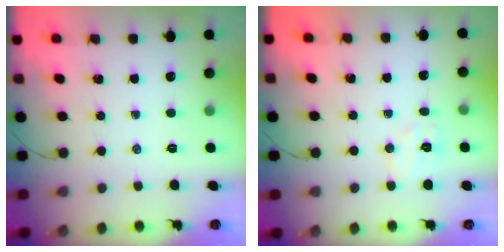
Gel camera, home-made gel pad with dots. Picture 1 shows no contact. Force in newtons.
{"total": 5.9, "press": 5.7, "slide": 1.3}